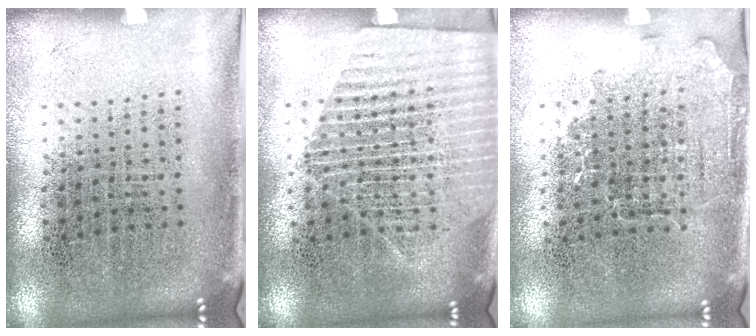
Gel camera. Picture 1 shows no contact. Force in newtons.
{"total": 1.7, "press": 1.5, "slide": 0.8}
{"total": 1.4, "press": 1.1, "slide": 0.8}